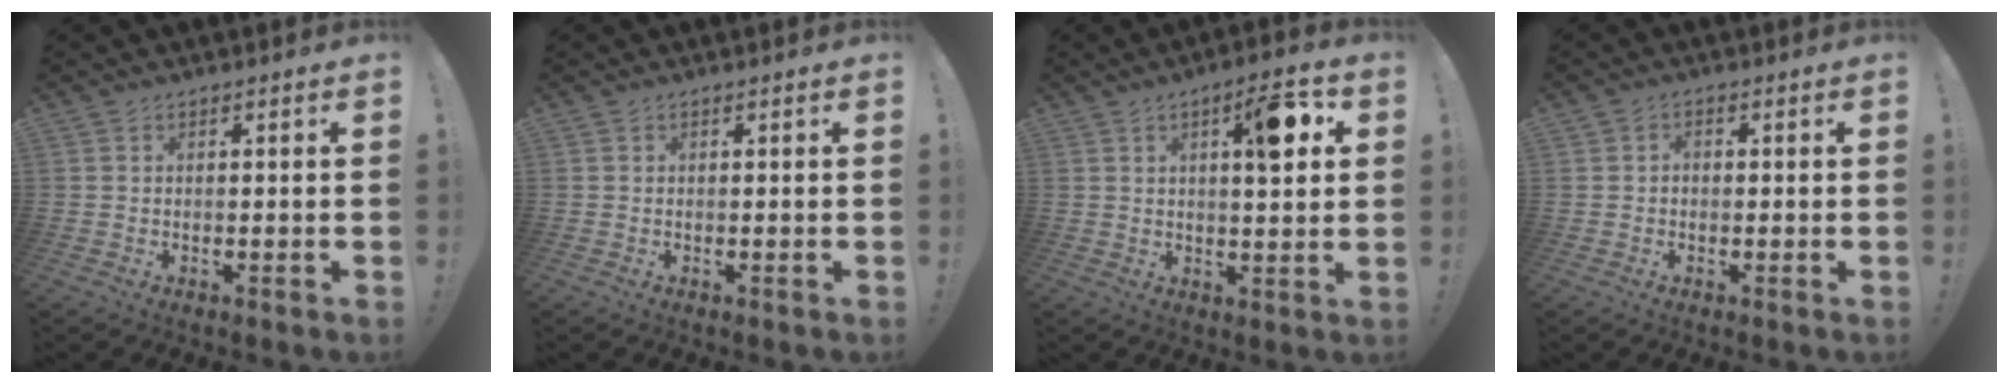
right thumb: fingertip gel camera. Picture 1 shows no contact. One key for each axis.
{"total": 0.0}
{"total": 11.0, "fx": 3.7, "fy": 3.3, "fz": 9.8, "tx": -0.130, "ty": -0.007, "tz": 0.051}
{"total": 1.9, "fx": -1.2, "fy": 1.3, "fz": 0.8, "tx": -0.018, "ty": 0.011, "tz": -0.020}